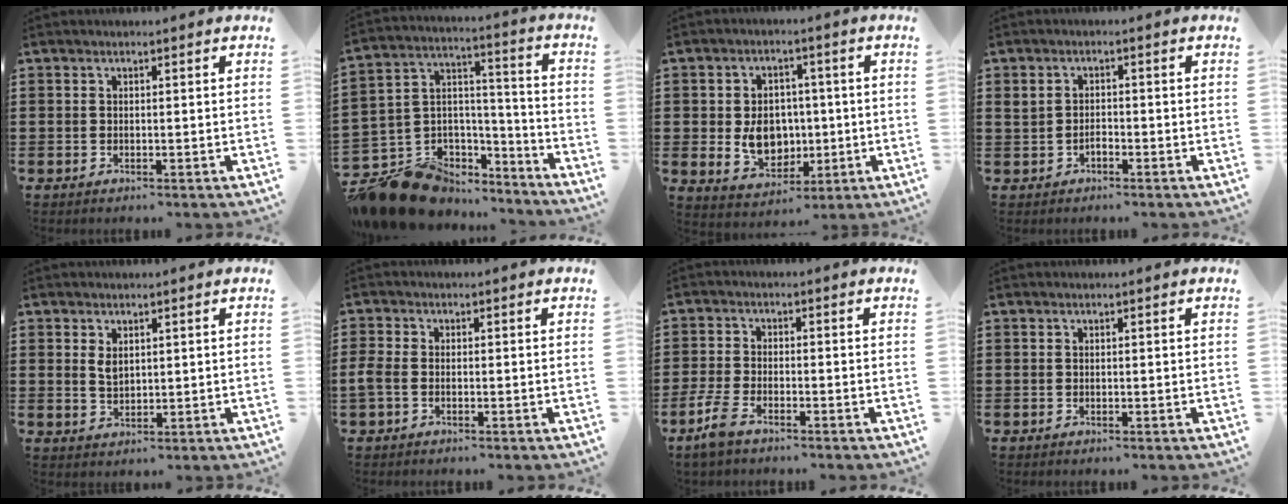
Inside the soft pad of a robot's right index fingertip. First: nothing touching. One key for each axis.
{"total": 14.6, "fx": -11.3, "fy": 8.0, "fz": 4.8, "tx": -0.111, "ty": 0.041, "tz": -0.193}
{"total": 7.3, "fx": -0.2, "fy": 5.9, "fz": 4.3, "tx": -0.075, "ty": 0.005, "tz": -0.005}
{"total": 1.6, "fx": -0.5, "fy": 1.0, "fz": 1.1, "tx": -0.024, "ty": 0.001, "tz": -0.010}
{"total": 2.0, "fx": 1.1, "fy": 1.1, "fz": 1.3, "tx": -0.030, "ty": 0.001, "tz": 0.021}
{"total": 1.7, "fx": -0.8, "fy": 0.8, "fz": 1.3, "tx": -0.040, "ty": -0.005, "tz": -0.020}
{"total": 3.9, "fx": -2.8, "fy": 1.0, "fz": 2.5, "tx": -0.070, "ty": -0.005, "tz": -0.058}
{"total": 0.0}